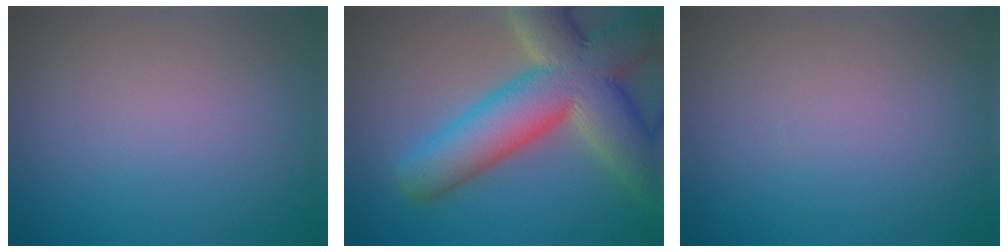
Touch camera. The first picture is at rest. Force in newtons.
{"total": 13.6, "press": 13.5, "slide": 1.3}
{"total": 0.0}